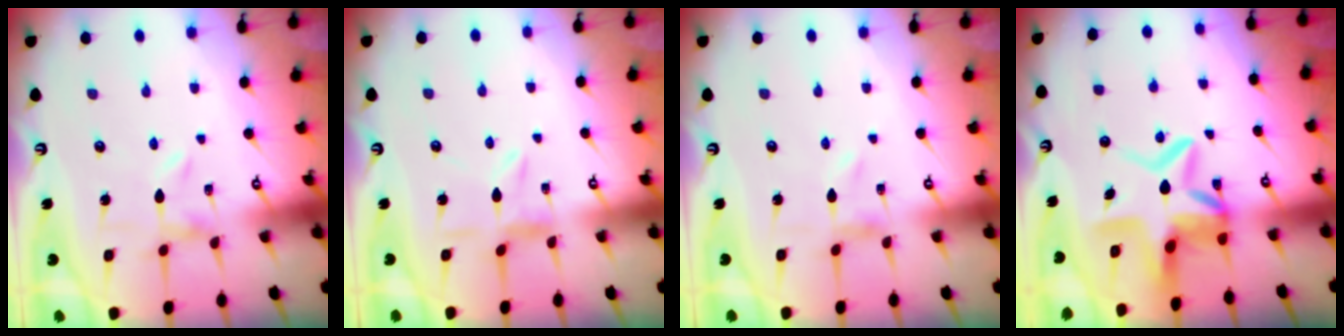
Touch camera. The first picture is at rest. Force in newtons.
{"total": 2.7, "press": 2.7, "slide": 0.4}
{"total": 0.0}
{"total": 10.3, "press": 9.8, "slide": 3.2}